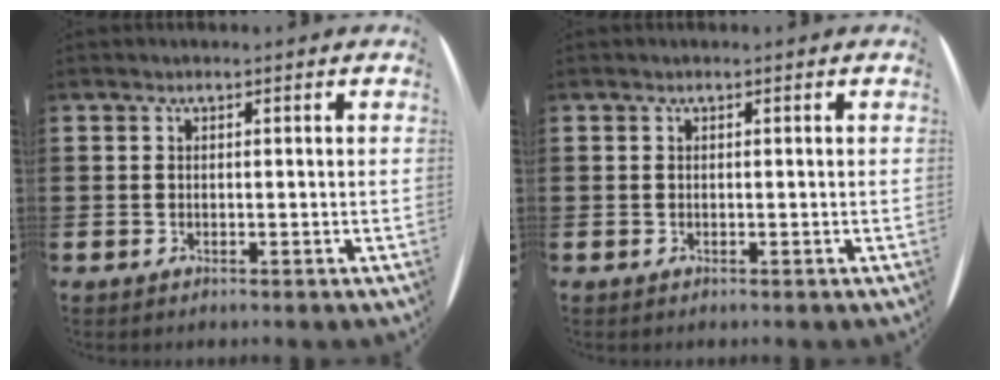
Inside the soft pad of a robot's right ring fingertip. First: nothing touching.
{"total": 0.0}